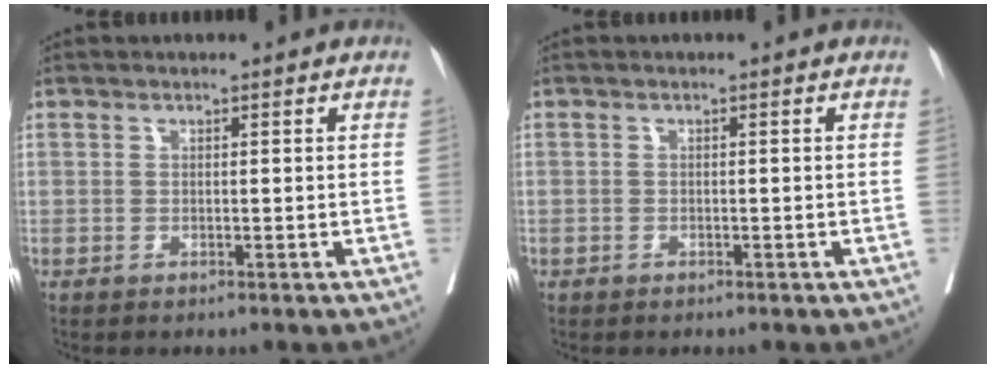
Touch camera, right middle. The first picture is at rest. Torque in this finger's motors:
{"motor_torque": [0.79, -0.88, -0.25, -0.21]}